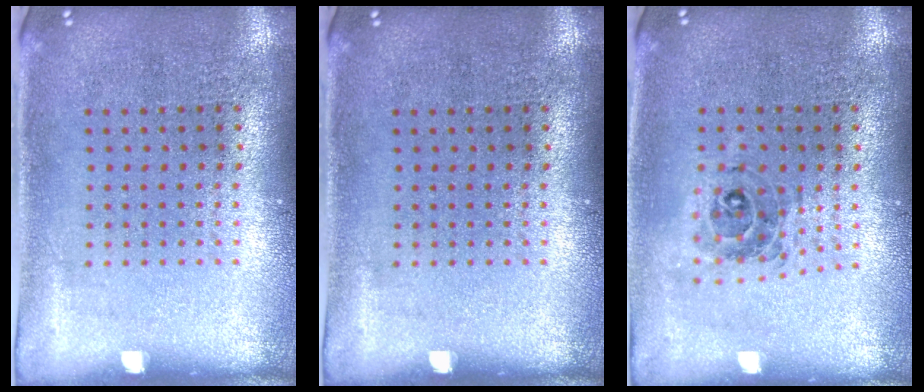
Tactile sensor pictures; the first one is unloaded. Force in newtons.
{"total": 0.0}
{"total": 0.8, "press": 0.8, "slide": 0.2}